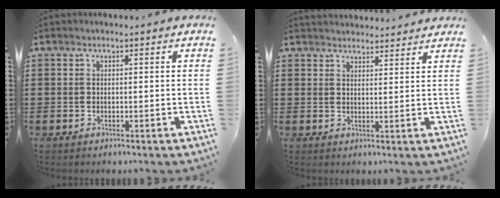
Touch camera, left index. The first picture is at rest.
{"total": 2.5, "force": [2.5, 0.2, -0.2], "torque": [-0.003, -0.006, 0.048]}